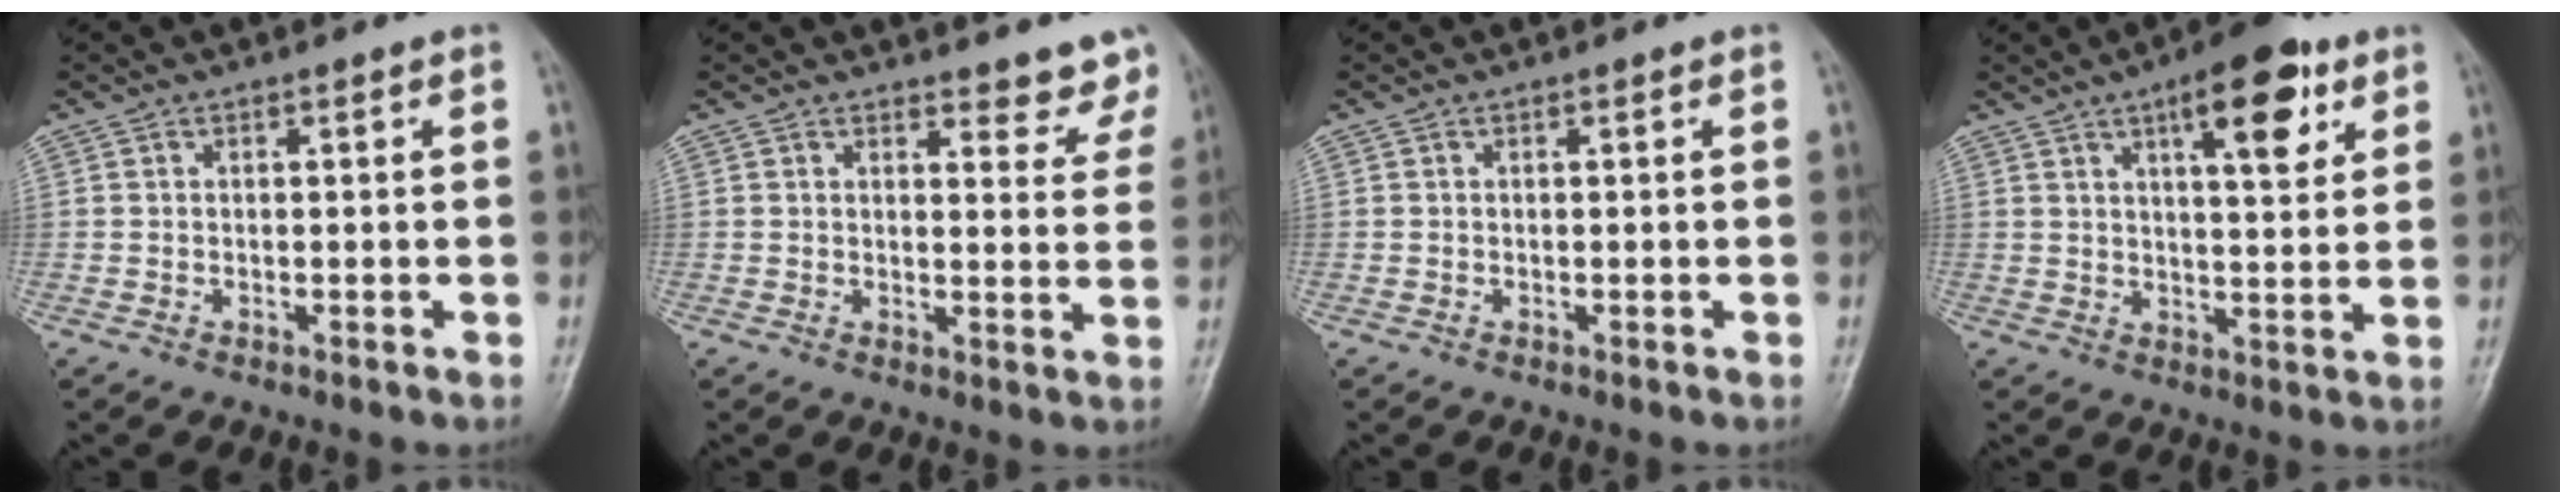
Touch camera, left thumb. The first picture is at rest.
{"total": 6.5, "force": [6.0, 2.1, 1.0], "torque": [0.024, -0.039, 0.050]}
{"total": 0.0}
{"total": 12.1, "force": [6.1, 4.4, 9.6], "torque": [-0.112, -0.021, 0.083]}